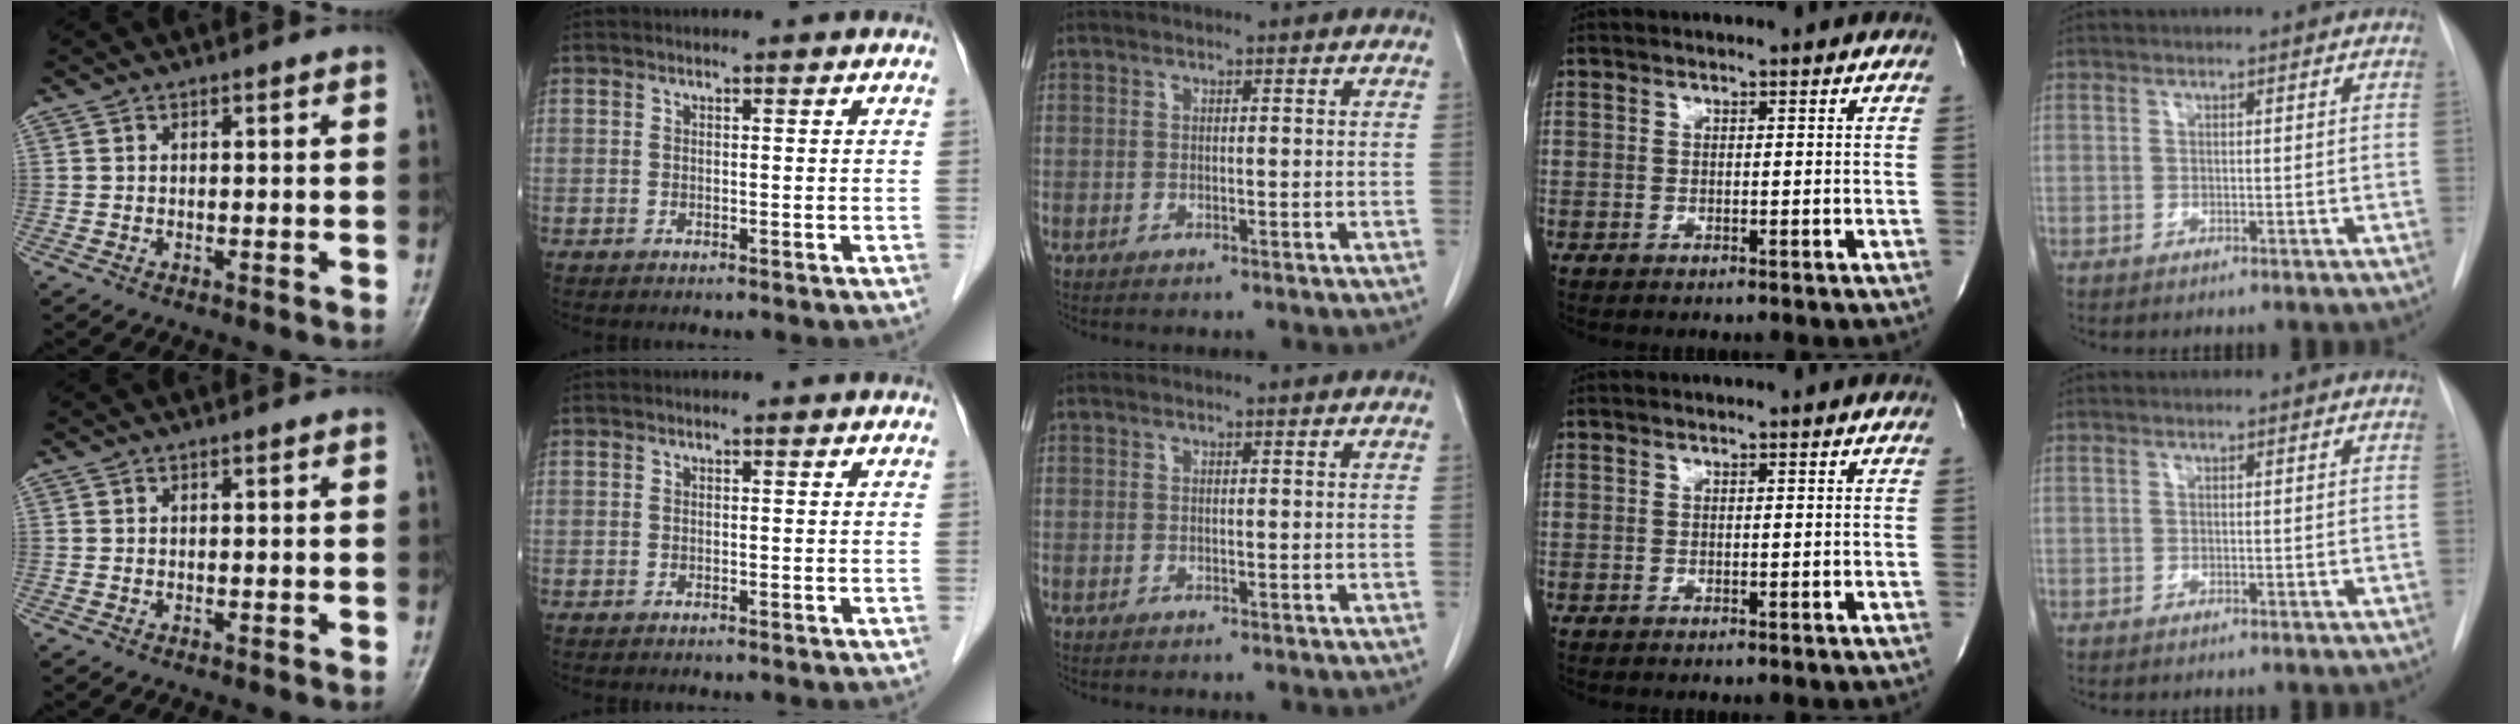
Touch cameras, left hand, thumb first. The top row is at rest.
{}